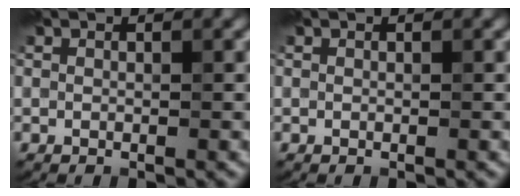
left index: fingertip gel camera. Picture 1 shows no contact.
{"total": 0.0}